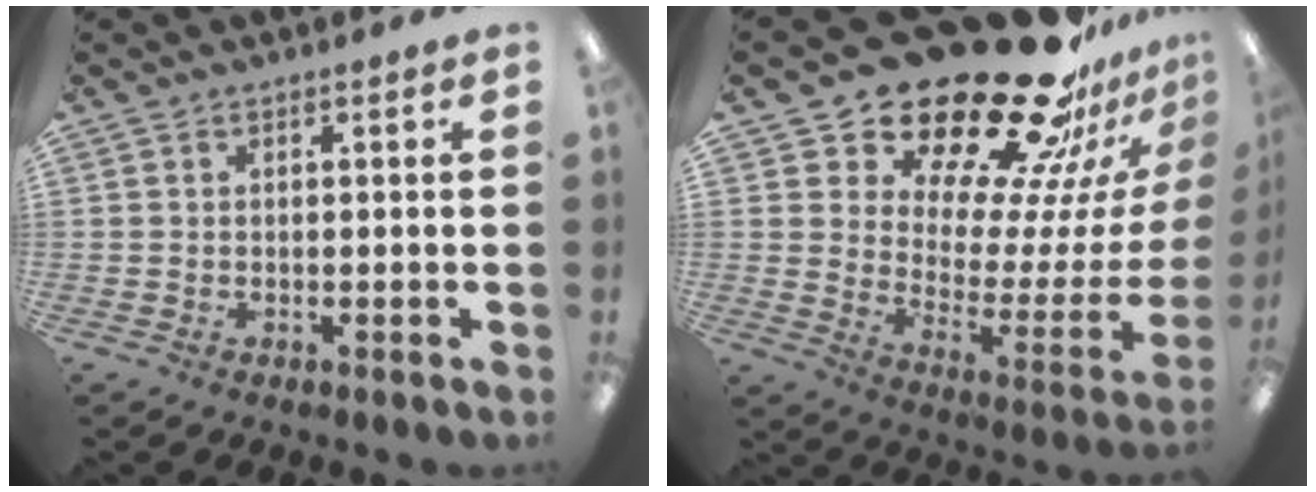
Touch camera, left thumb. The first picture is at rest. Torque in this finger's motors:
{"motor_torque": [1.56, 1.56, 1.47, -1.30, 0.20]}